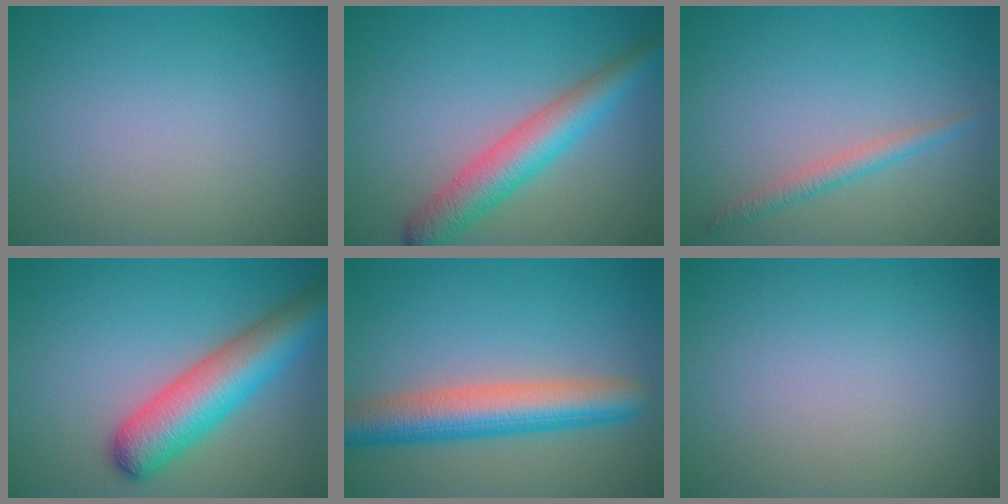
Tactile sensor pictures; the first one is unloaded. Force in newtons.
{"total": 5.2, "press": 5.2, "slide": 0.1}
{"total": 1.8, "press": 1.8, "slide": 0.1}
{"total": 7.4, "press": 7.4, "slide": 0.3}
{"total": 6.6, "press": 6.6, "slide": 0.1}
{"total": 0.0}